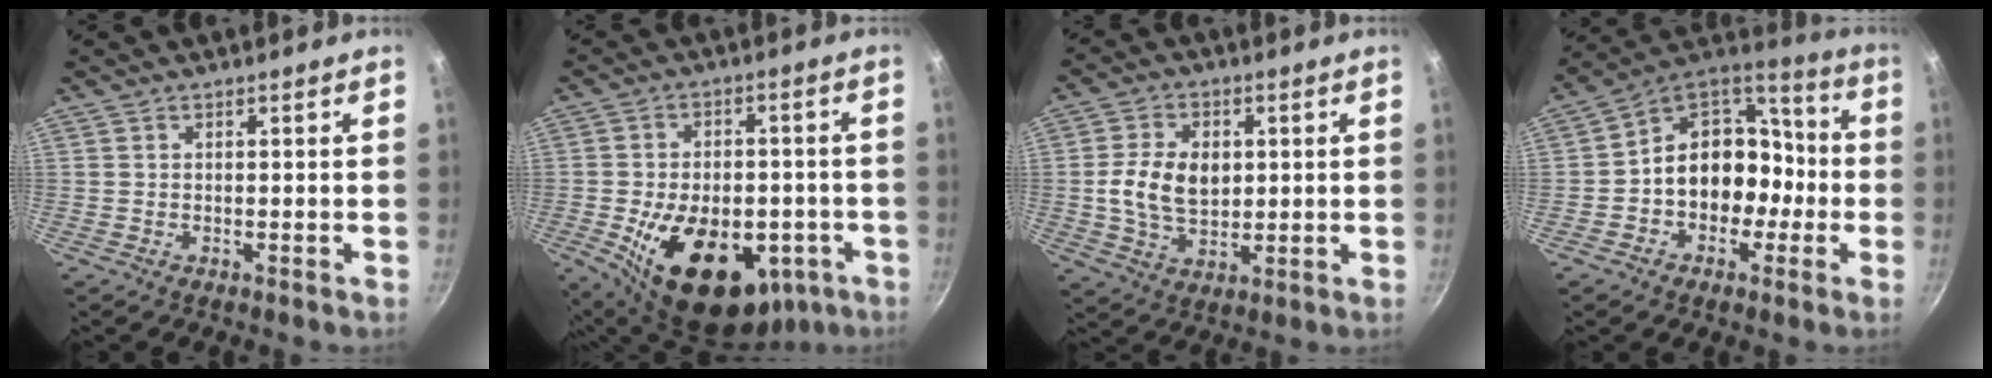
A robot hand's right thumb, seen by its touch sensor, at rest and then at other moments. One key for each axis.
{"total": 21.9, "fx": -7.0, "fy": 13.7, "fz": 15.7, "tx": -0.220, "ty": 0.016, "tz": -0.083}
{"total": 10.2, "fx": 0.9, "fy": 7.0, "fz": 7.4, "tx": -0.120, "ty": -0.003, "tz": 0.017}
{"total": 15.2, "fx": -3.2, "fy": 12.3, "fz": 8.4, "tx": -0.071, "ty": 0.068, "tz": -0.061}